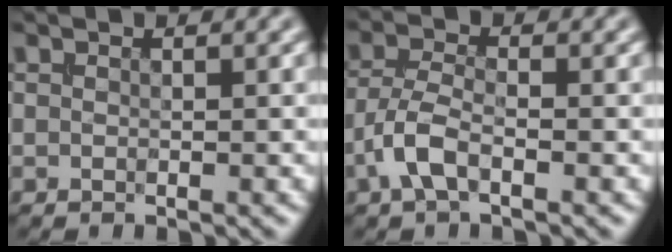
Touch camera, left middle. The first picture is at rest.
{"total": 3.2, "force": [-1.5, 1.3, 2.4], "torque": [-0.053, 0.004, -0.041]}